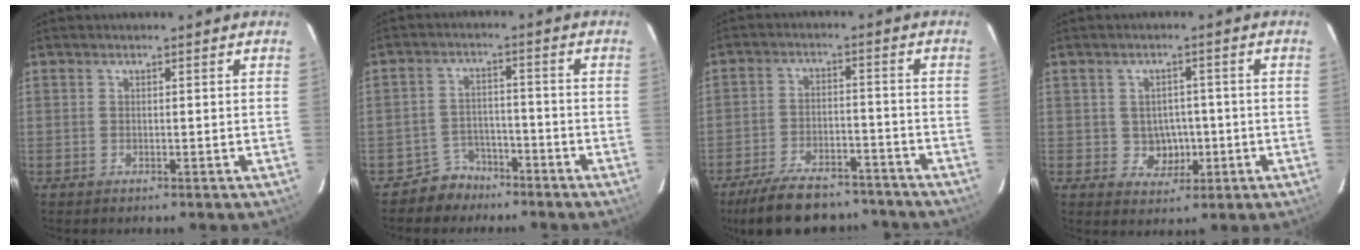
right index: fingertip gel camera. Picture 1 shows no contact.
{"total": 5.4, "force": [-4.1, 3.5, 0.0], "torque": [-0.010, 0.024, -0.069]}
{"total": 17.4, "force": [-14.5, 6.4, 7.2], "torque": [-0.155, 0.004, -0.207]}
{"total": 4.9, "force": [-0.7, 4.6, 1.7], "torque": [-0.039, 0.013, 0.006]}